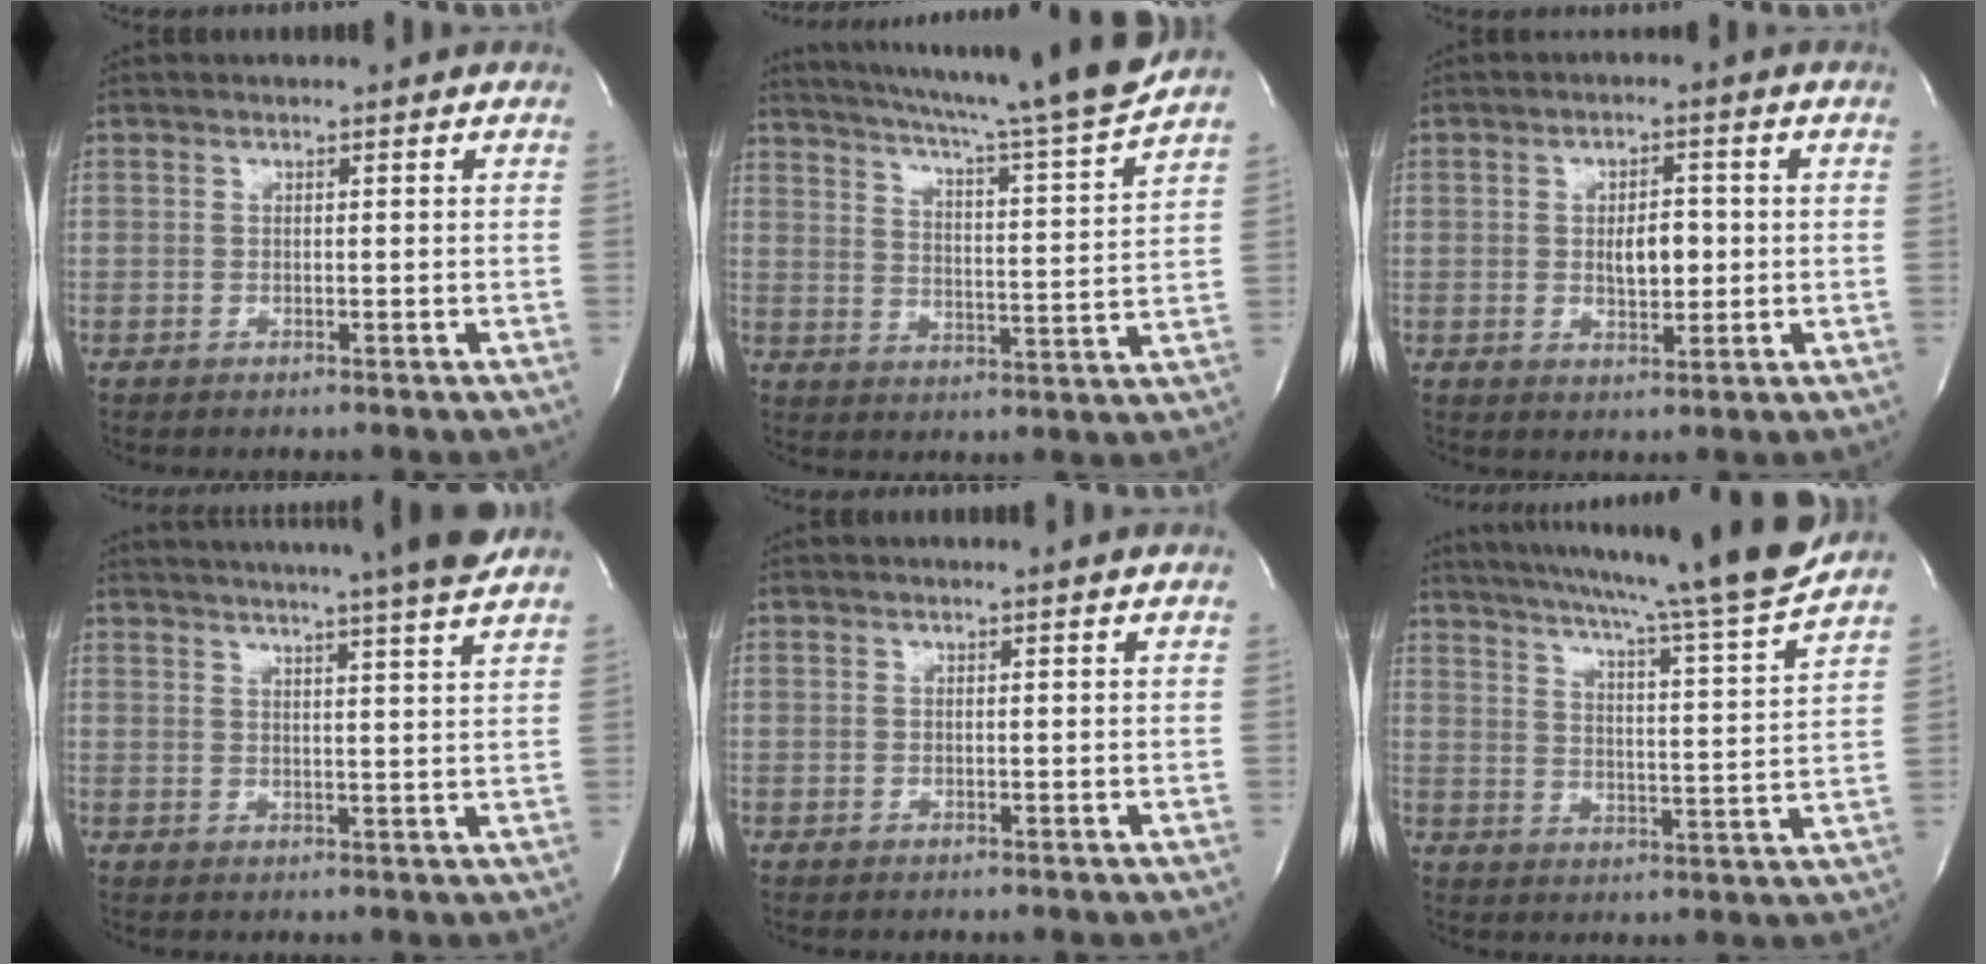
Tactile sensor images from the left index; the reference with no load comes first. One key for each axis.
{"total": 19.0, "fx": 16.9, "fy": -1.4, "fz": 8.6, "tx": -0.142, "ty": -0.043, "tz": 0.233}
{"total": 4.5, "fx": -0.4, "fy": 2.1, "fz": 4.0, "tx": -0.061, "ty": -0.003, "tz": -0.001}
{"total": 16.6, "fx": 14.7, "fy": -0.9, "fz": 7.7, "tx": -0.131, "ty": -0.016, "tz": 0.188}
{"total": 0.0}
{"total": 20.3, "fx": 17.8, "fy": -1.7, "fz": 9.6, "tx": -0.159, "ty": -0.047, "tz": 0.244}